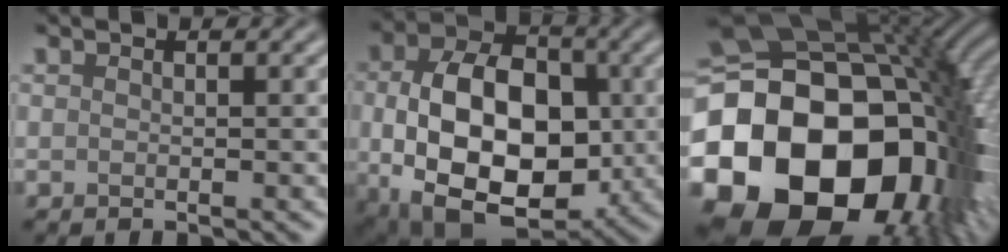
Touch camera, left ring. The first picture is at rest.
{"total": 13.3, "force": [-1.1, 8.6, 10.1], "torque": [-0.177, -0.011, -0.015]}
{"total": 24.8, "force": [-6.5, 19.3, 14.1], "torque": [-0.247, -0.043, -0.137]}